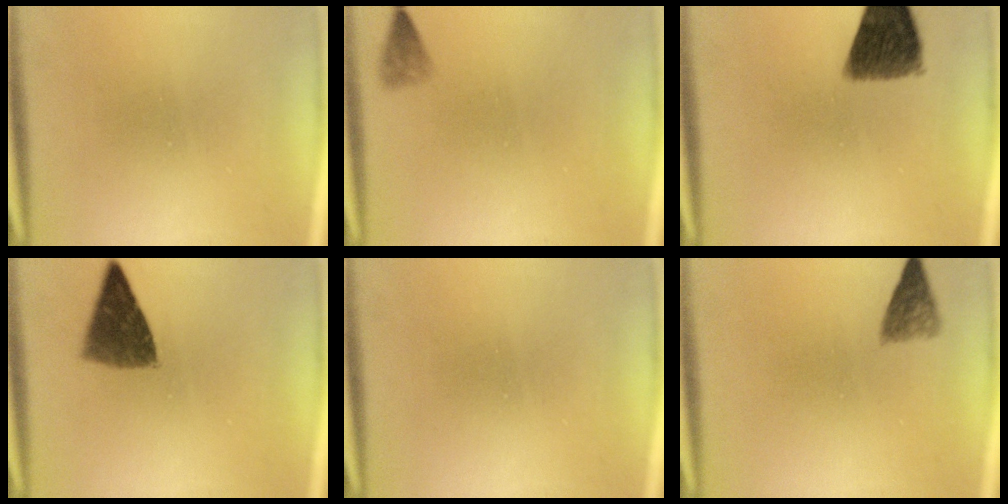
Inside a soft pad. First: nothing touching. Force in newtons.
{"total": 2.1}
{"total": 9.6}
{"total": 7.2}
{"total": 0.0}
{"total": 2.9}